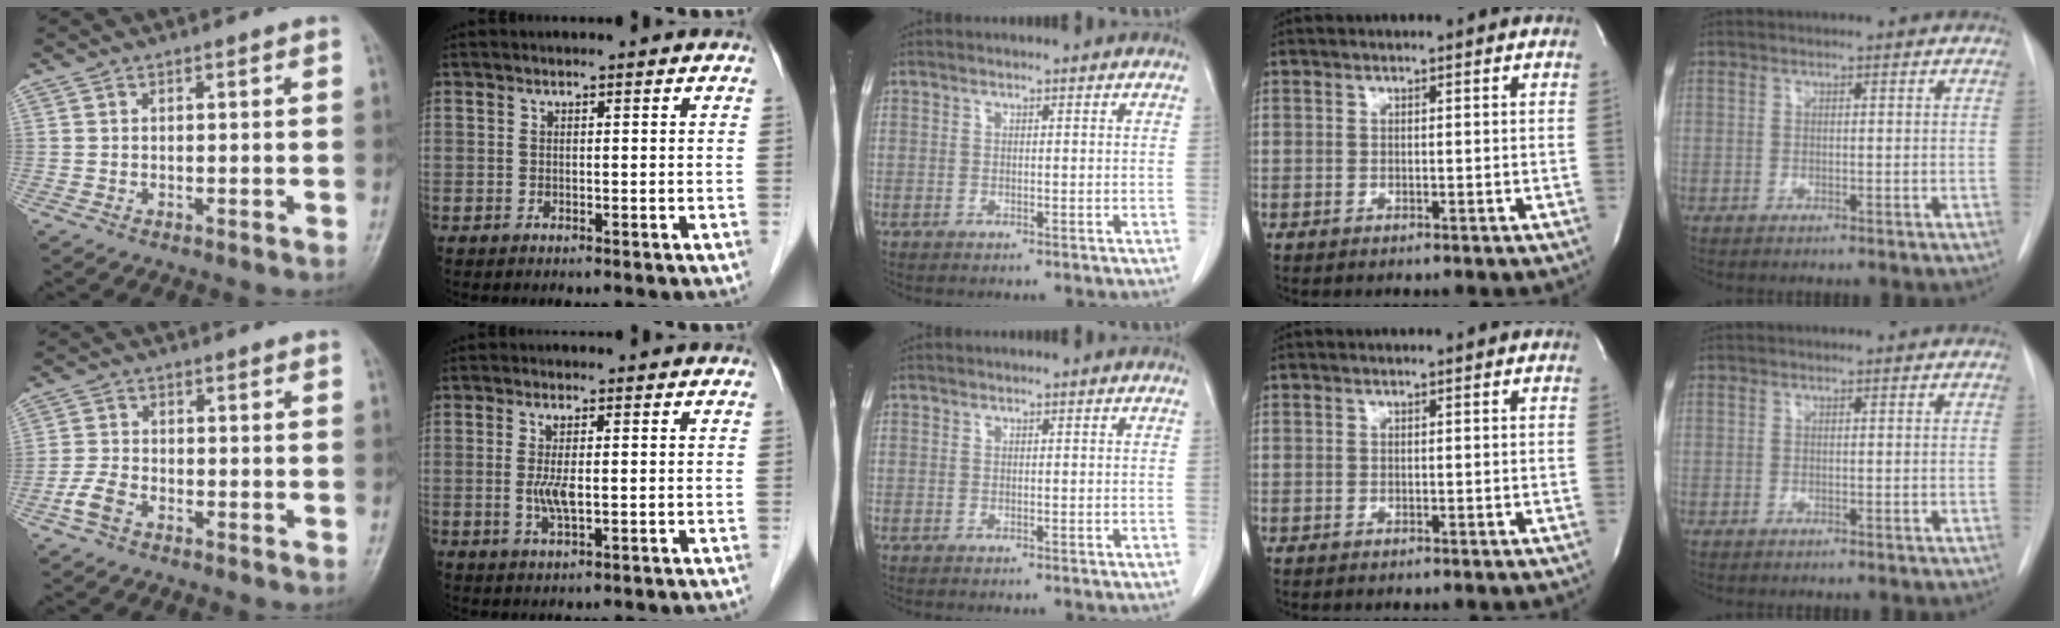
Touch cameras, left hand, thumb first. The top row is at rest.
{"thumb": {"total": 4.1, "force": [-2.6, 2.2, 2.3], "torque": [-0.056, 0.011, -0.055]}, "index": {"total": 3.8, "force": [-0.3, 0.8, 3.7], "torque": [-0.080, -0.005, -0.004]}}